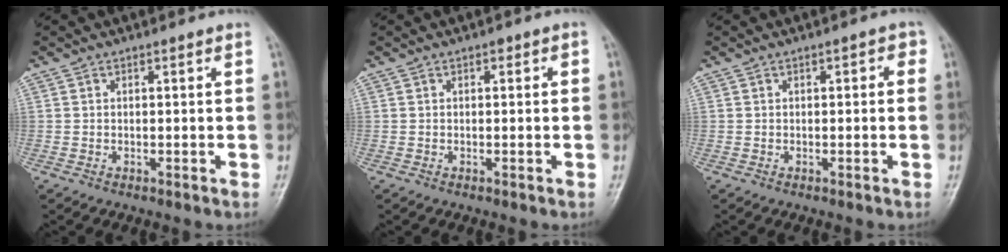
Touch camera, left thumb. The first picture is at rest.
{"total": 1.0, "force": [0.2, 0.7, 0.7], "torque": [0.000, 0.003, -0.004]}
{"total": 1.8, "force": [0.3, 1.2, 1.3], "torque": [-0.002, 0.005, -0.004]}